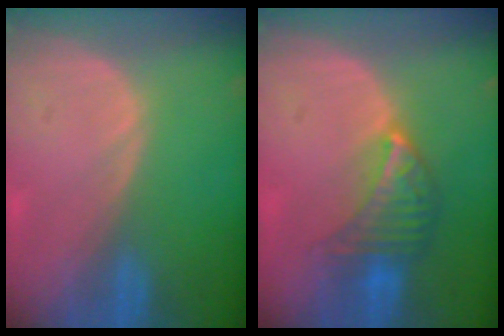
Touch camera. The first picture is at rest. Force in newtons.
{"total": 6.8, "press": 6.2, "slide": 2.8}